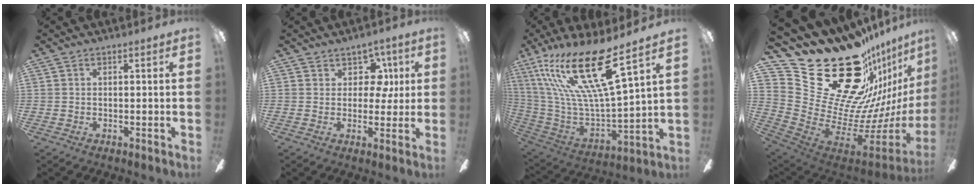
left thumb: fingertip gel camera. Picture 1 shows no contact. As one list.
[{"total": 7.2, "force": [3.0, 5.5, 3.6], "torque": [-0.038, -0.003, 0.051]}, {"total": 25.2, "force": [14.9, 5.4, 19.6], "torque": [-0.408, -0.095, 0.246]}, {"total": 35.9, "force": [21.3, 19.9, 21.0], "torque": [-0.319, -0.202, 0.453]}]